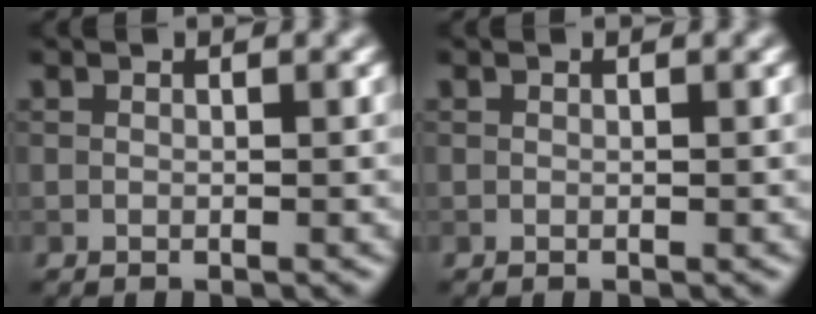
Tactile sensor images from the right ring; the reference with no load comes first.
{"total": 0.0}